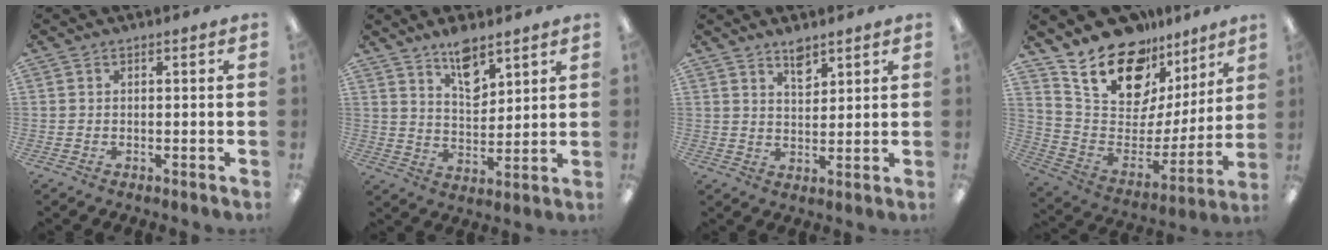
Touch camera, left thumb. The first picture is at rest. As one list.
[{"total": 9.0, "force": [6.7, 3.9, 4.6], "torque": [-0.060, -0.042, 0.115]}, {"total": 4.8, "force": [3.8, 2.0, 2.2], "torque": [-0.026, -0.023, 0.065]}, {"total": 20.4, "force": [14.9, 11.0, 8.6], "torque": [-0.162, -0.103, 0.270]}]